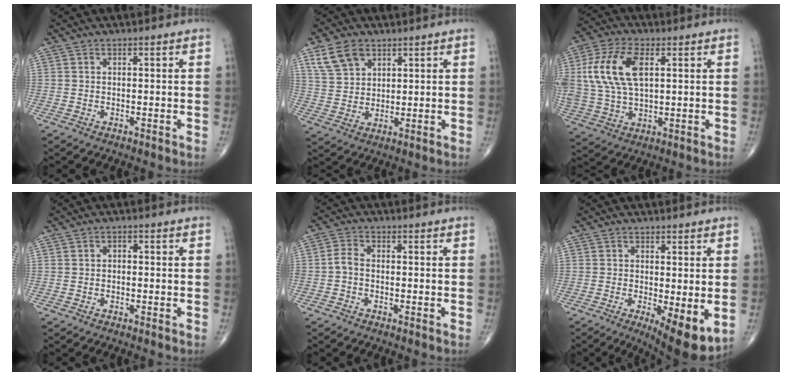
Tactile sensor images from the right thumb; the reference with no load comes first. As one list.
[{"total": 7.5, "force": [4.3, 4.8, 3.8], "torque": [-0.060, -0.014, 0.089]}, {"total": 14.6, "force": [3.4, 7.7, 12.0], "torque": [-0.261, 0.008, 0.068]}, {"total": 0.9, "force": [-0.2, 0.7, 0.6], "torque": [0.000, 0.004, -0.008]}, {"total": 2.5, "force": [-0.8, 1.4, 1.9], "torque": [-0.039, 0.006, -0.025]}, {"total": 8.9, "force": [-1.7, 2.8, 8.2], "torque": [-0.121, -0.026, -0.022]}]